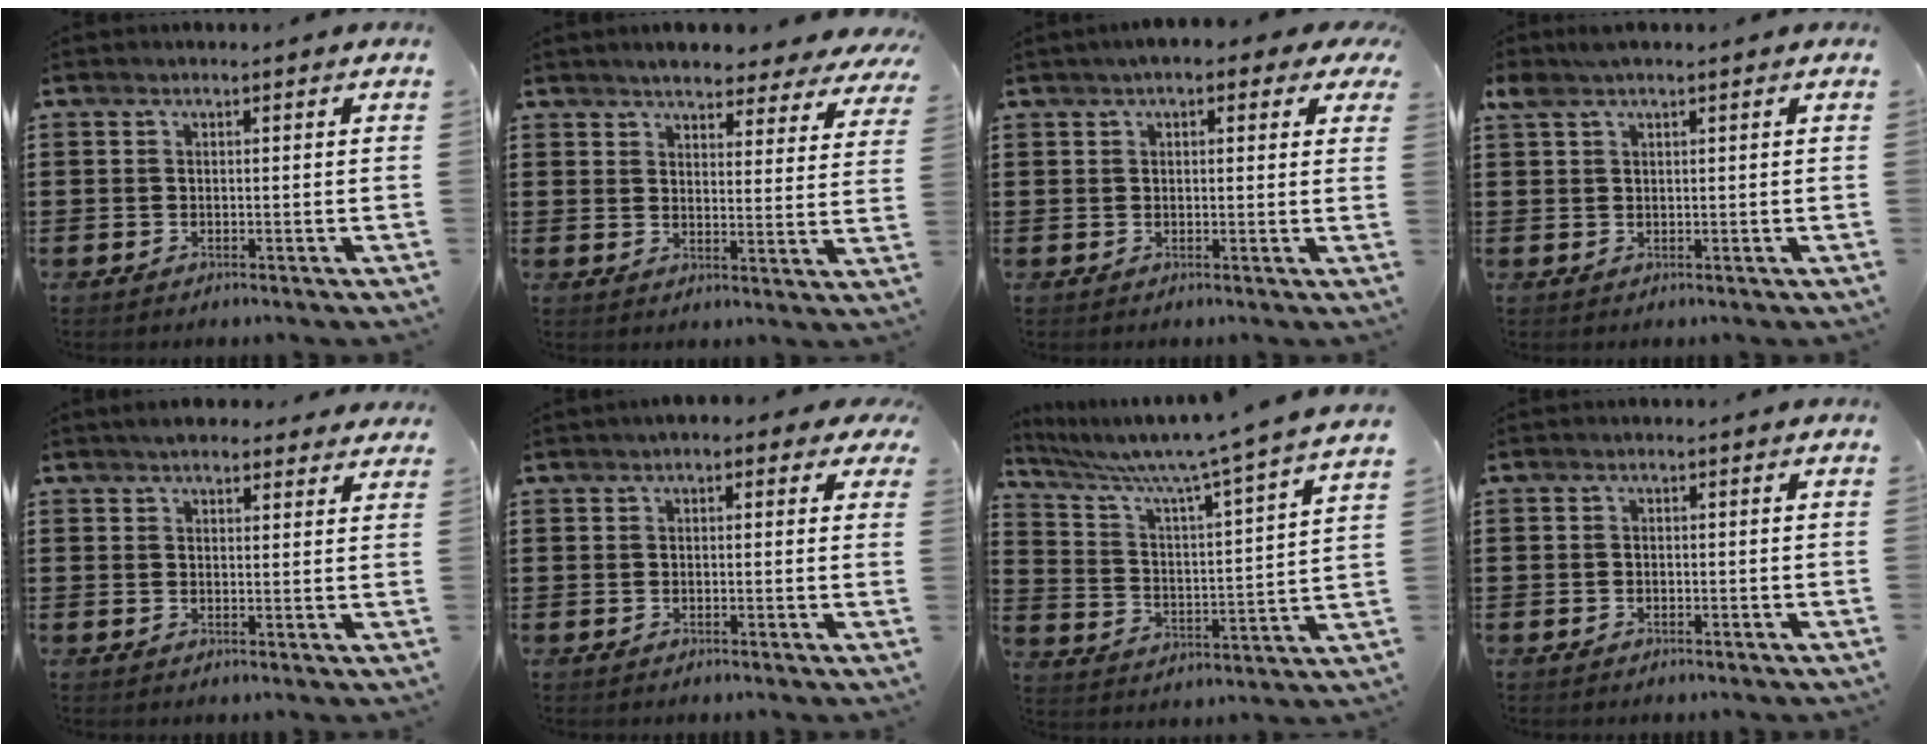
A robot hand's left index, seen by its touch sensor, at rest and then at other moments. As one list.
[{"total": 4.5, "force": [4.4, 0.3, 1.1], "torque": [-0.033, -0.021, 0.075]}, {"total": 2.9, "force": [1.9, 1.0, 1.9], "torque": [-0.044, 0.007, 0.033]}, {"total": 2.2, "force": [1.3, 0.6, 1.7], "torque": [-0.037, 0.004, 0.025]}, {"total": 3.6, "force": [3.2, 1.2, 1.1], "torque": [-0.021, -0.002, 0.058]}, {"total": 1.9, "force": [1.1, 1.0, 1.2], "torque": [-0.029, 0.010, 0.018]}, {"total": 6.9, "force": [5.8, -0.8, 3.6], "torque": [-0.098, -0.051, 0.085]}, {"total": 0.5, "force": [-0.3, 0.4, 0.0], "torque": [-0.003, 0.002, -0.007]}]